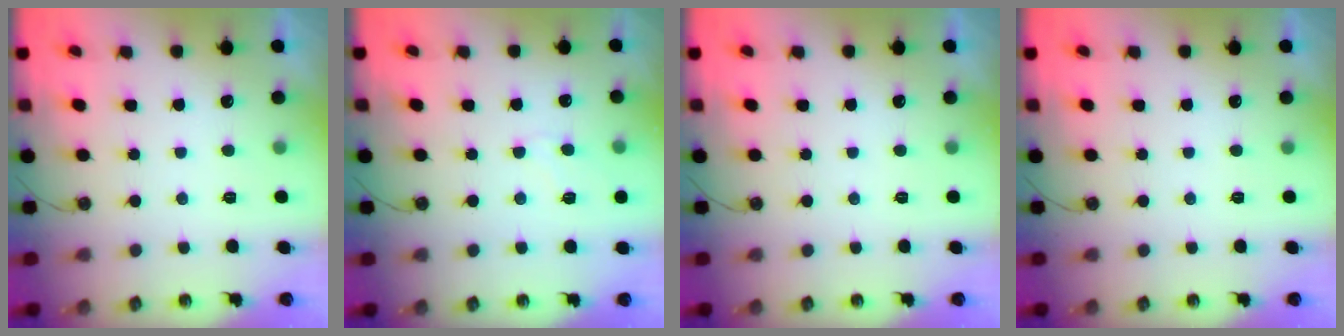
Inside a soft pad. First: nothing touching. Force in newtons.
{"total": 5.7, "press": 5.7, "slide": 0.6}
{"total": 0.0}
{"total": 0.0}